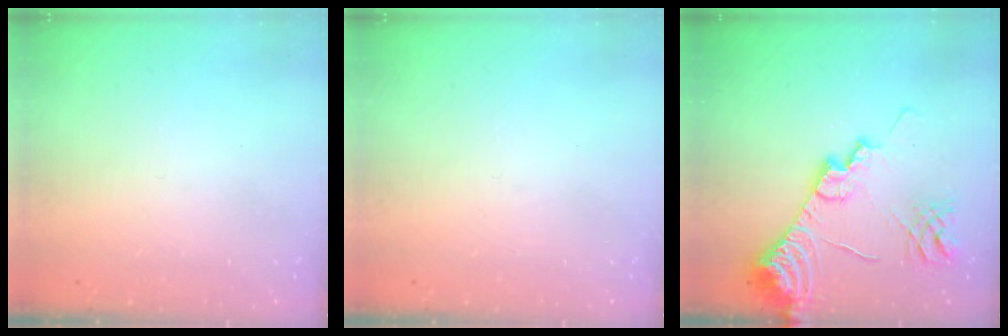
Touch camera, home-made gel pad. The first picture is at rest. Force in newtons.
{"total": 0.0}
{"total": 18.3, "press": 18.1, "slide": 2.2}